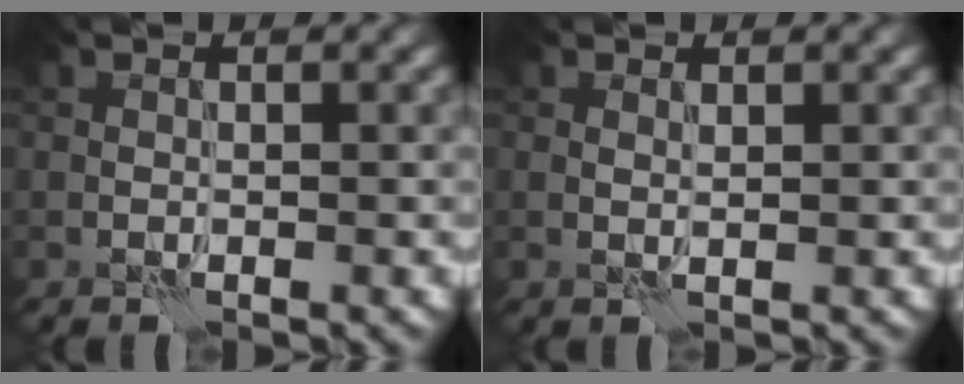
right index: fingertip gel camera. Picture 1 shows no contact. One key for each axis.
{"total": 0.7, "fx": 0.4, "fy": 0.1, "fz": 0.5, "tx": -0.010, "ty": -0.001, "tz": 0.006}